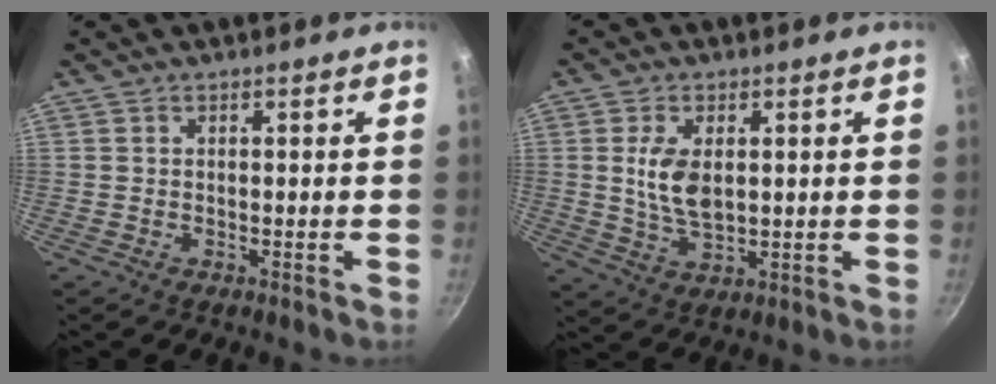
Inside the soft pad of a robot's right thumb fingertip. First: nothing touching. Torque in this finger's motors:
{"motor_torque": [0.13, 0.02, 1.28, -0.35, 0.33]}